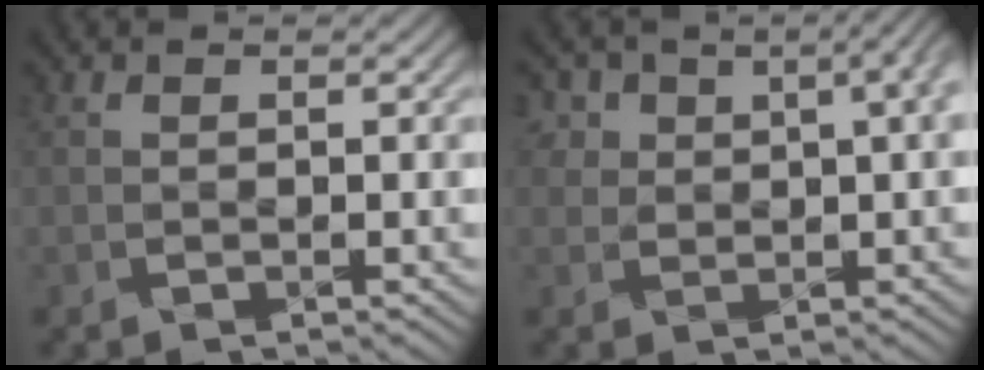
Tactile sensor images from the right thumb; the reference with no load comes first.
{"total": 7.2, "force": [3.3, 4.2, 4.7], "torque": [-0.088, 0.022, 0.043]}